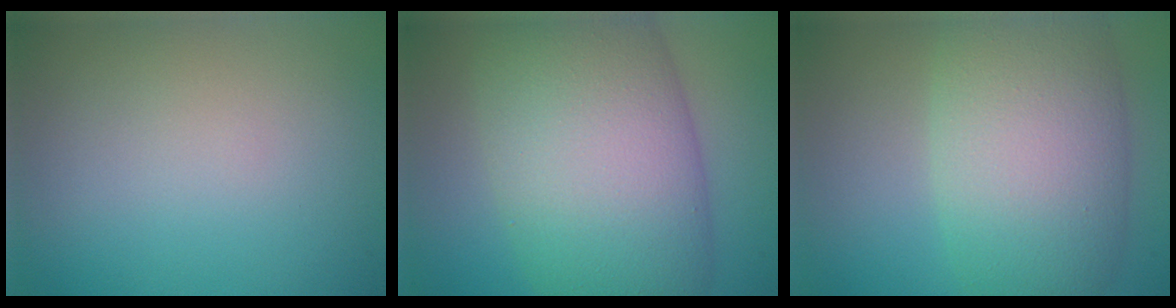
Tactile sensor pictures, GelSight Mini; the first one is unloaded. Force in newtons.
{"total": 13.9, "press": 13.9, "slide": 0.7}
{"total": 9.9, "press": 9.9, "slide": 0.4}